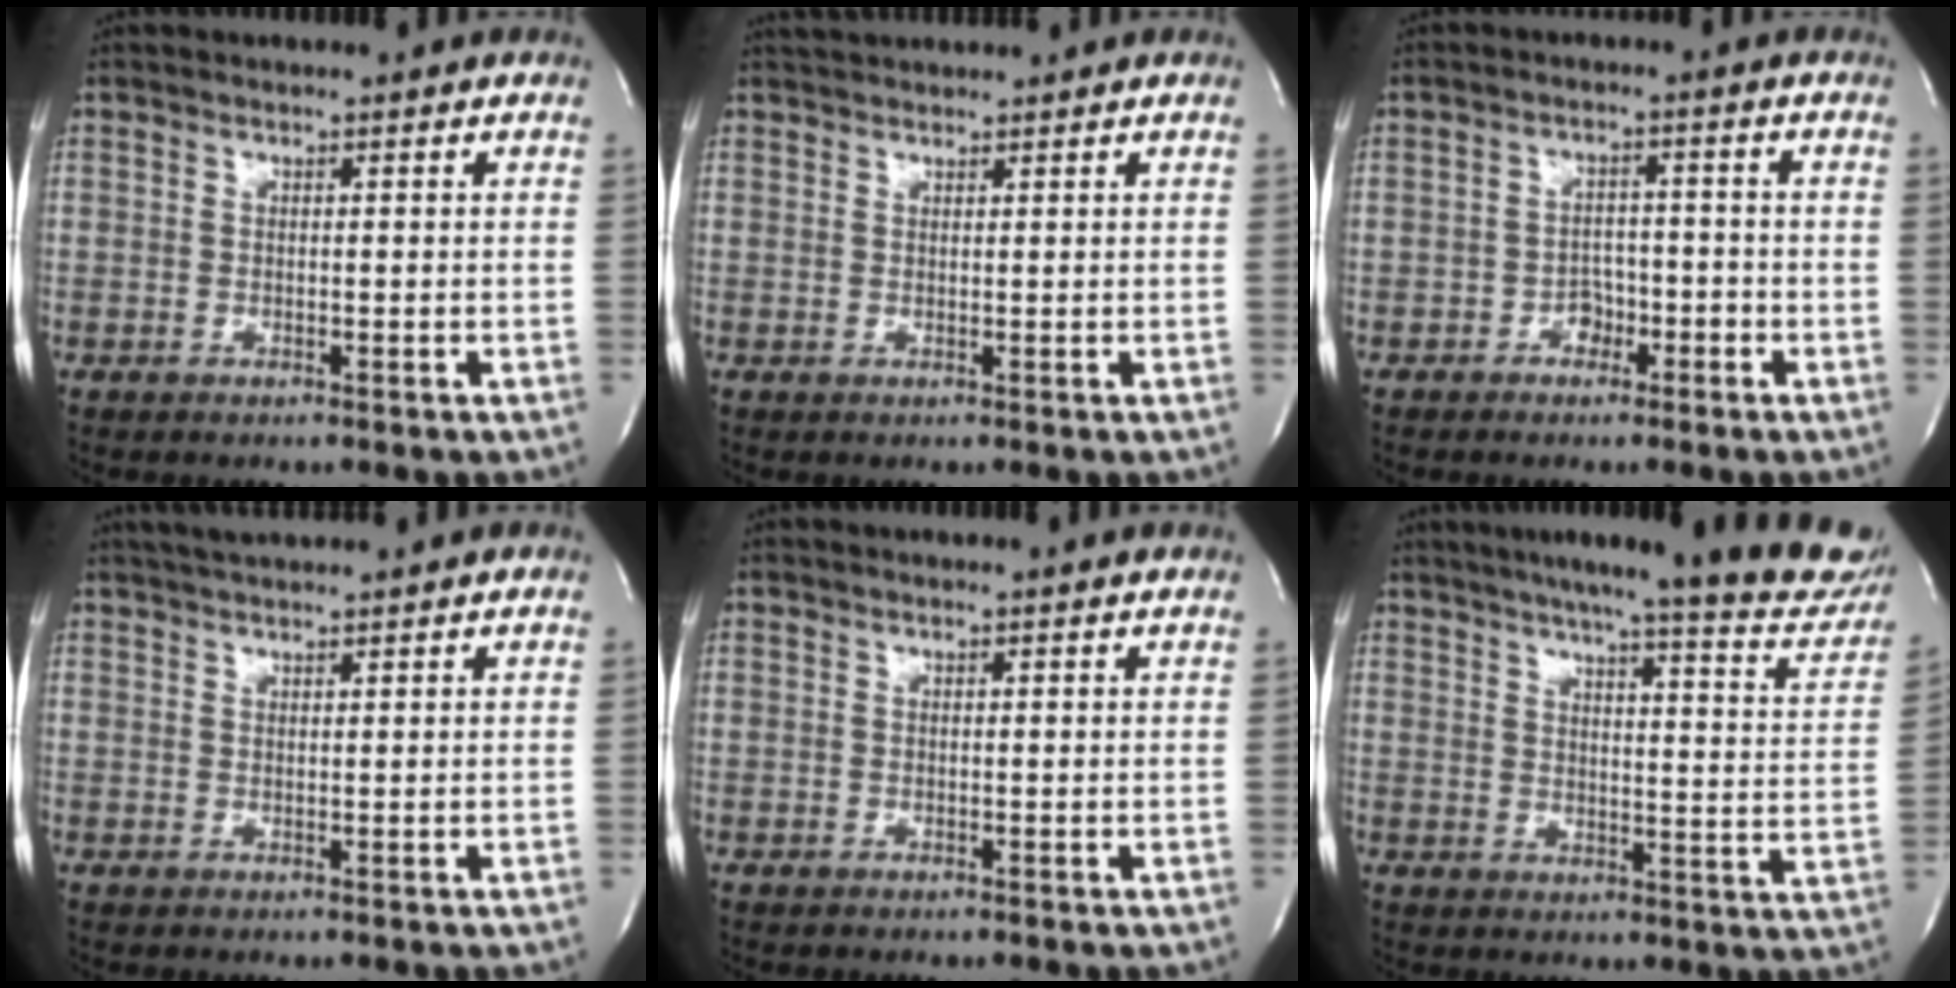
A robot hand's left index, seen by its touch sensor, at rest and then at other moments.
{"total": 2.5, "force": [2.5, 0.2, 0.6], "torque": [-0.009, 0.026, 0.043]}
{"total": 3.2, "force": [-2.2, 2.0, 1.3], "torque": [-0.011, 0.004, -0.036]}
{"total": 3.7, "force": [3.2, -0.3, 1.8], "torque": [-0.028, 0.021, 0.057]}
{"total": 0.5, "force": [0.3, -0.2, 0.3], "torque": [-0.012, 0.003, 0.006]}
{"total": 23.0, "force": [19.6, 2.0, 12.0], "torque": [-0.171, -0.045, 0.230]}